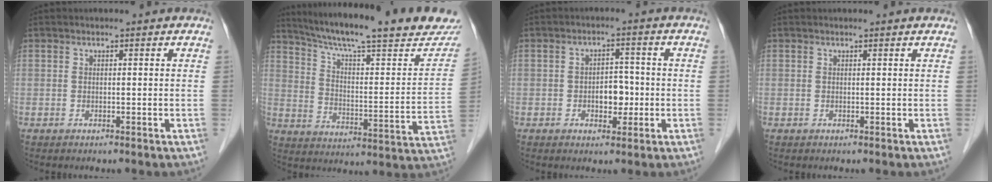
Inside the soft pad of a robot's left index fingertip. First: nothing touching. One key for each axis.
{"total": 25.7, "fx": 21.7, "fy": 3.5, "fz": 13.2, "tx": -0.203, "ty": -0.023, "tz": 0.294}
{"total": 4.0, "fx": -0.9, "fy": 2.5, "fz": 3.0, "tx": -0.043, "ty": 0.009, "tz": -0.010}
{"total": 0.8, "fx": 0.8, "fy": 0.0, "fz": 0.2, "tx": -0.010, "ty": 0.005, "tz": 0.010}